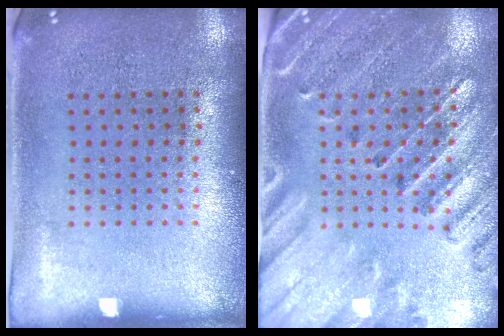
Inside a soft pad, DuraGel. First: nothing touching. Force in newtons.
{"total": 2.8, "press": 2.6, "slide": 0.9}